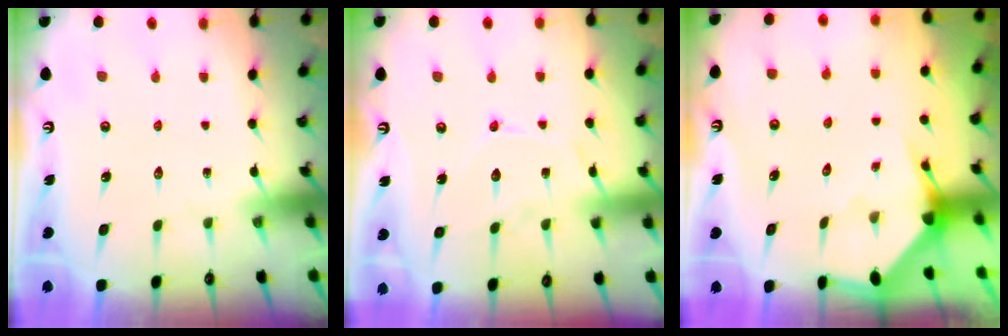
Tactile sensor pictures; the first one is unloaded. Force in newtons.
{"total": 9.0, "press": 9.0, "slide": 0.7}
{"total": 2.8, "press": 2.8, "slide": 0.3}